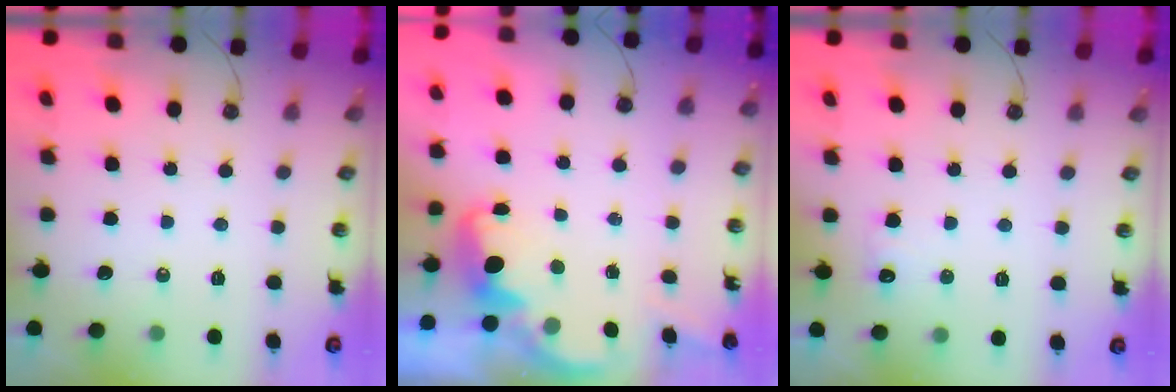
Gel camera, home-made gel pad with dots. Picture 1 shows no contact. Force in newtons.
{"total": 2.6, "press": 2.6, "slide": 0.5}
{"total": 5.7, "press": 5.6, "slide": 1.2}